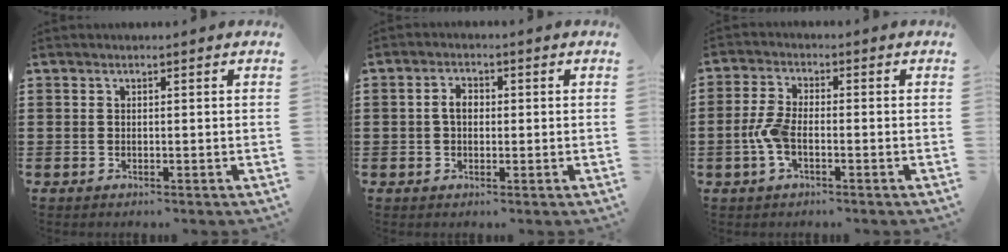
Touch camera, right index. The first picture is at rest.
{"total": 2.7, "force": [0.0, 1.7, 2.1], "torque": [-0.042, 0.008, -0.002]}
{"total": 5.0, "force": [-1.4, 2.2, 4.2], "torque": [-0.109, -0.004, -0.034]}